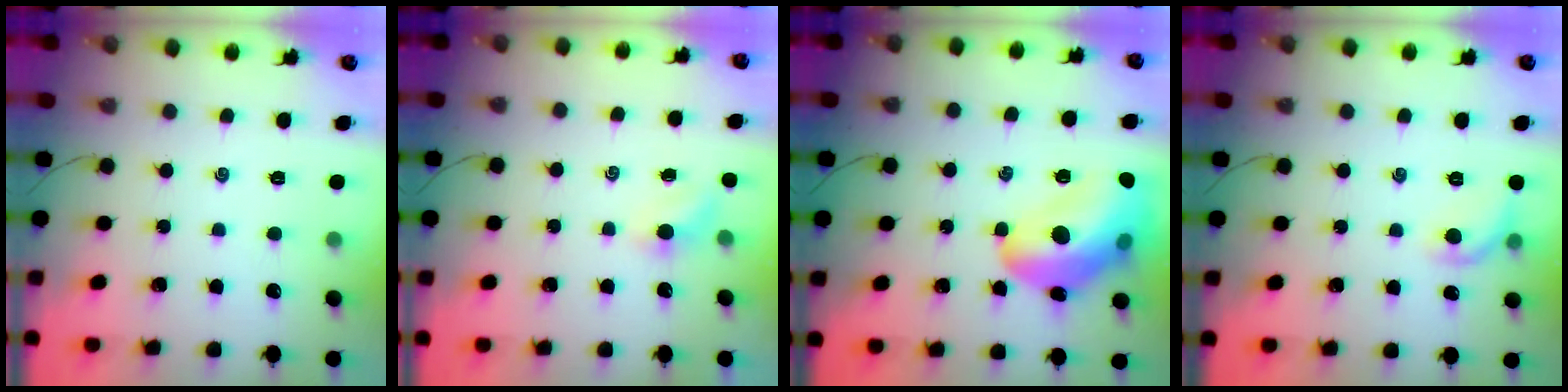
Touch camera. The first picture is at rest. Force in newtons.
{"total": 3.3, "press": 3.1, "slide": 1.1}
{"total": 20.0, "press": 19.8, "slide": 2.9}
{"total": 6.4, "press": 6.3, "slide": 1.2}